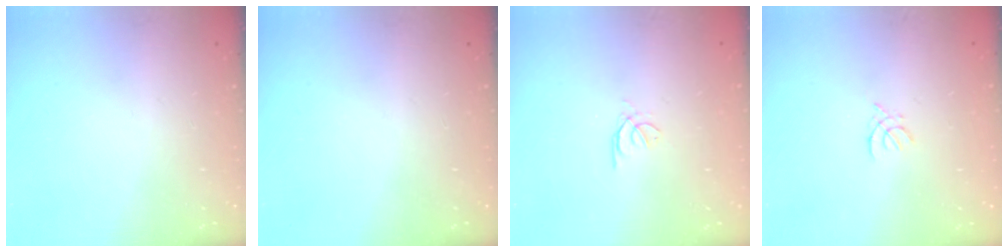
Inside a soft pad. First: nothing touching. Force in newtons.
{"total": 0.0}
{"total": 0.6, "press": 0.4, "slide": 0.3}
{"total": 1.8, "press": 1.8, "slide": 0.4}